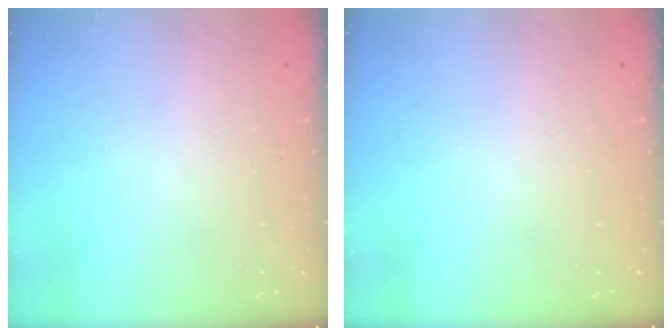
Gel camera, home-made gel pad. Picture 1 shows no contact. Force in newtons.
{"total": 0.0}